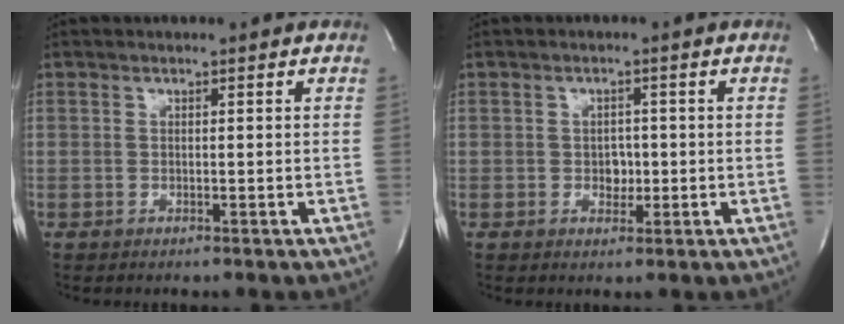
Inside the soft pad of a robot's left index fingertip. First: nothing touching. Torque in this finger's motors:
{"motor_torque": [0.14, -0.04, 0.00, 0.00]}